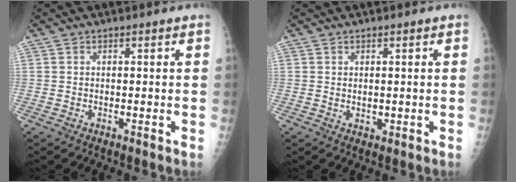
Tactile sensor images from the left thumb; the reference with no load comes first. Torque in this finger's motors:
{"motor_torque": [-0.32, -0.08, -0.19, -0.08, 0.03]}